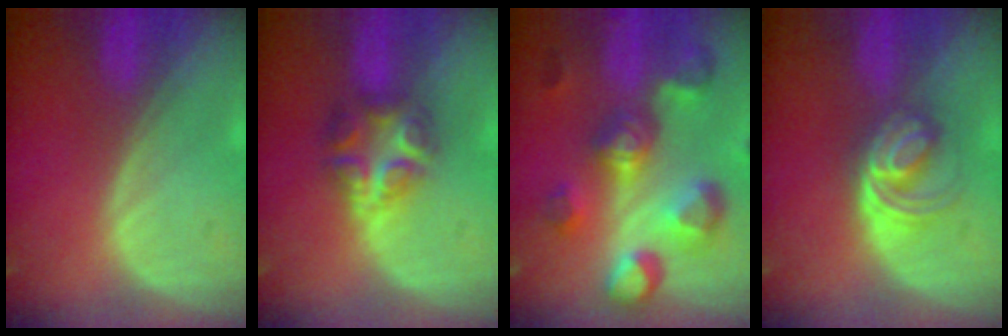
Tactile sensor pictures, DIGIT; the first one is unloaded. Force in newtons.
{"total": 6.1, "press": 6.1, "slide": 0.9}
{"total": 11.3, "press": 10.1, "slide": 5.1}
{"total": 6.0, "press": 5.2, "slide": 3.1}